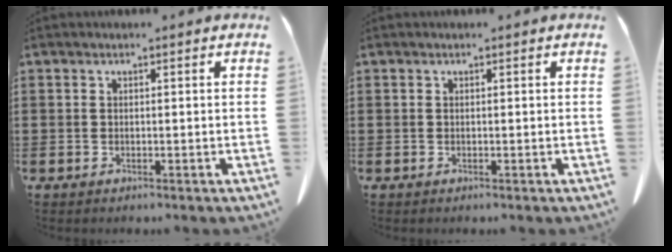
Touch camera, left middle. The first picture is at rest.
{"total": 0.0}